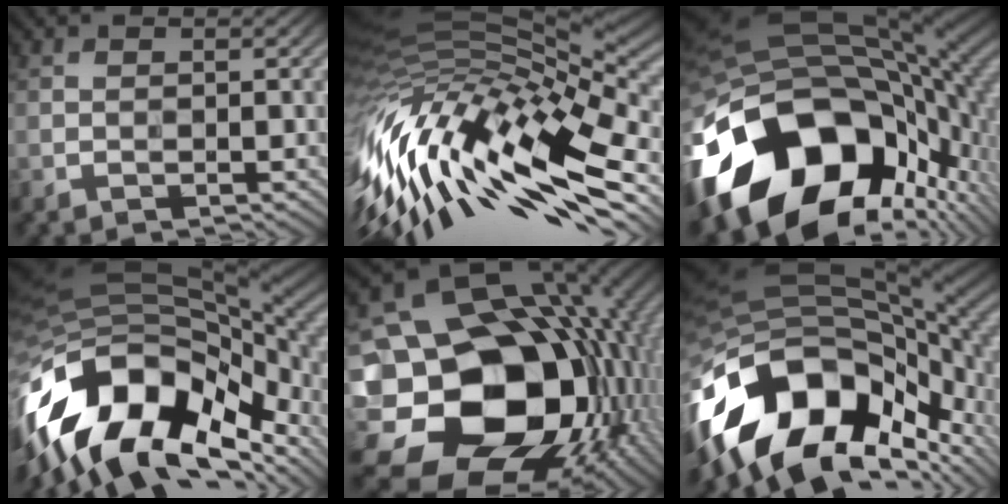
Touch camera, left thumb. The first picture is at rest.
{"total": 17.4, "force": [-4.7, 6.6, 15.5], "torque": [-0.338, -0.026, -0.083]}
{"total": 20.6, "force": [-7.1, 13.3, 14.0], "torque": [-0.296, -0.053, -0.096]}
{"total": 17.7, "force": [-7.2, 9.0, 13.4], "torque": [-0.295, -0.023, -0.120]}
{"total": 21.8, "force": [-4.3, 17.1, 12.8], "torque": [-0.303, -0.039, -0.050]}
{"total": 17.9, "force": [-7.0, 10.9, 12.4], "torque": [-0.284, -0.044, -0.101]}